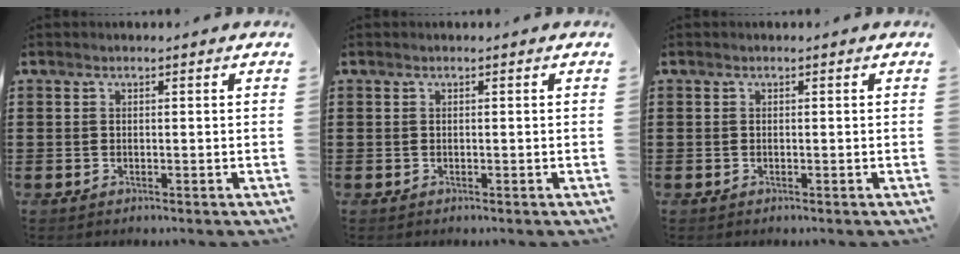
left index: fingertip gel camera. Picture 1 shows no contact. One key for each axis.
{"total": 0.0}
{"total": 0.0}